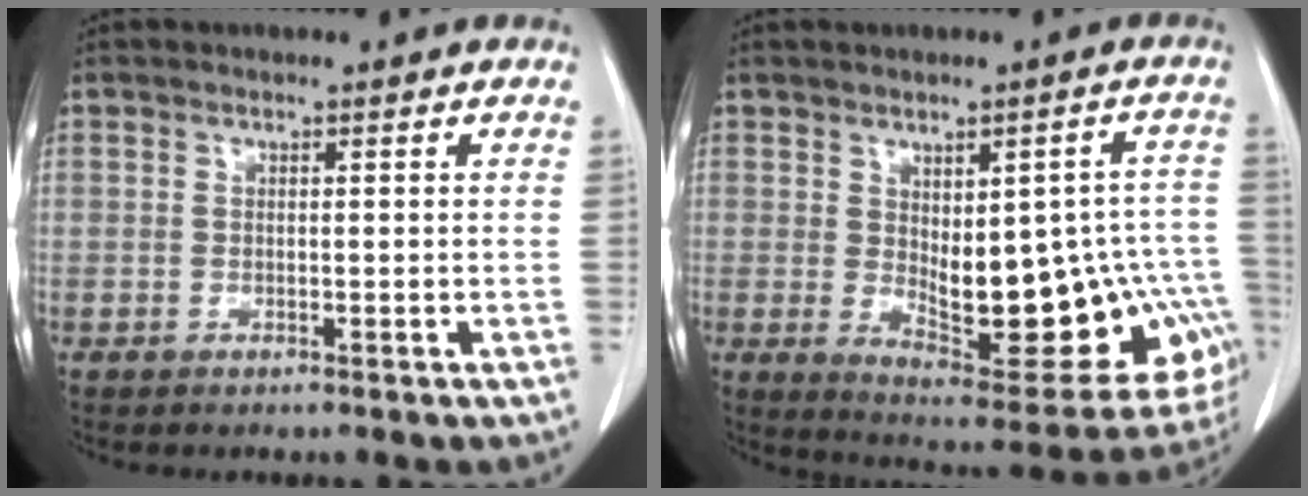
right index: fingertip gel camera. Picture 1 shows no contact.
{"total": 20.3, "force": [-2.7, 8.6, 18.2], "torque": [-0.167, 0.022, -0.004]}